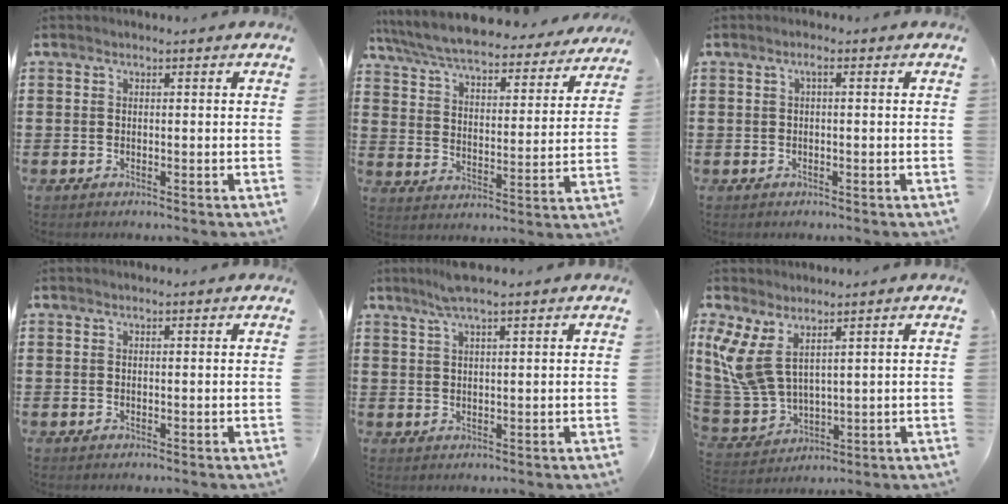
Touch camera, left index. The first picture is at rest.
{"total": 6.8, "force": [6.4, 0.4, 2.1], "torque": [-0.071, -0.042, 0.109]}
{"total": 1.2, "force": [-0.1, 0.2, 1.1], "torque": [-0.022, 0.003, -0.003]}
{"total": 0.0}
{"total": 3.9, "force": [2.8, 0.1, 2.7], "torque": [-0.059, 0.002, 0.050]}
{"total": 8.4, "force": [4.0, 4.2, 6.1], "torque": [-0.163, -0.021, 0.071]}